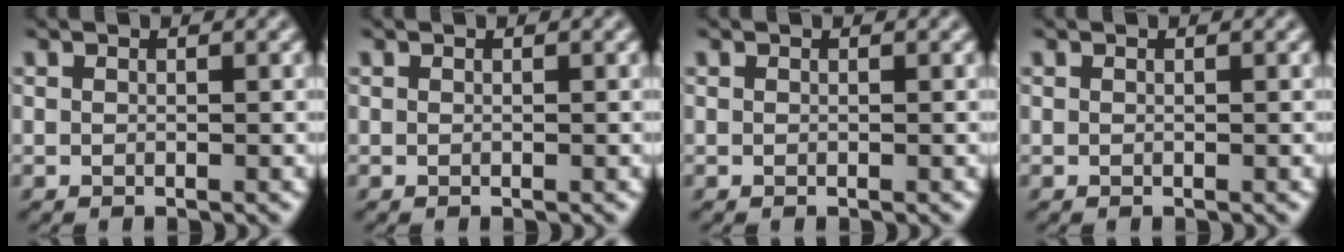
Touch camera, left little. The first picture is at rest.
{"total": 0.0}
{"total": 0.0}
{"total": 0.0}